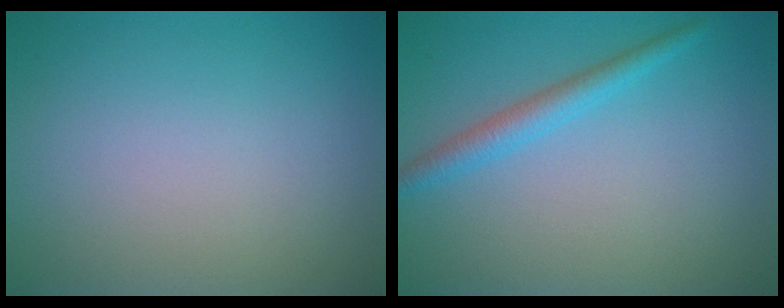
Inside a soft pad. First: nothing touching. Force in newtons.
{"total": 2.3, "press": 2.3, "slide": 0.1}